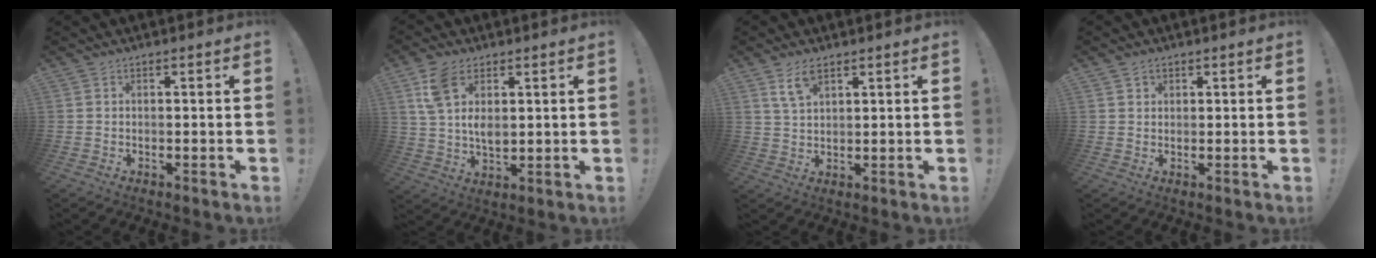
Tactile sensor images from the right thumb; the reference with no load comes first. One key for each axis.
{"total": 10.0, "fx": 4.1, "fy": 5.9, "fz": 7.0, "tx": -0.131, "ty": -0.015, "tz": 0.078}
{"total": 6.2, "fx": 3.6, "fy": 2.9, "fz": 4.1, "tx": -0.073, "ty": -0.010, "tz": 0.068}
{"total": 1.6, "fx": 1.2, "fy": 1.1, "fz": 0.3, "tx": 0.006, "ty": -0.008, "tz": 0.020}